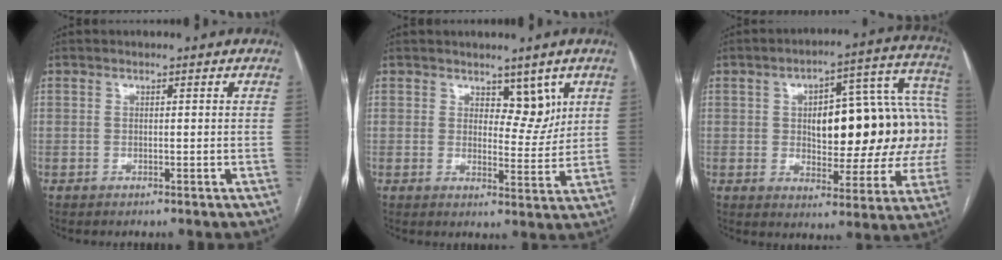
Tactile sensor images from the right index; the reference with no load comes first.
{"total": 4.7, "force": [2.8, 2.5, 2.8], "torque": [-0.025, -0.006, 0.042]}
{"total": 21.6, "force": [0.8, 8.5, 19.8], "torque": [-0.229, 0.054, 0.023]}